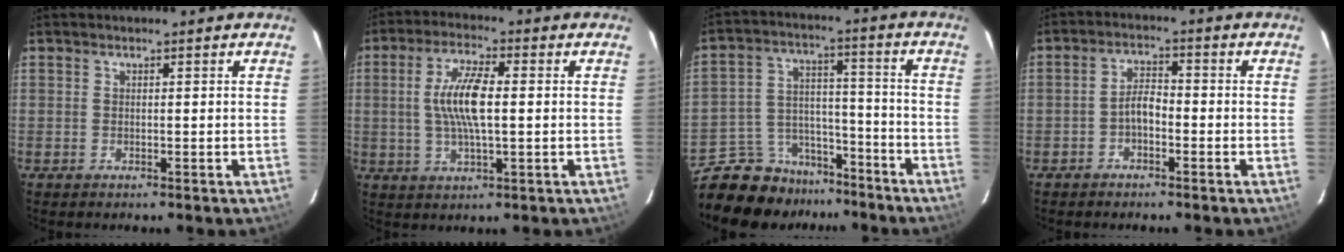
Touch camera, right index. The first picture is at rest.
{"total": 9.0, "force": [0.4, 2.4, 8.6], "torque": [-0.170, 0.005, 0.009]}
{"total": 13.1, "force": [-10.8, 7.0, 2.3], "torque": [-0.062, 0.046, -0.162]}
{"total": 3.3, "force": [-1.8, 1.5, 2.4], "torque": [-0.047, 0.012, -0.033]}